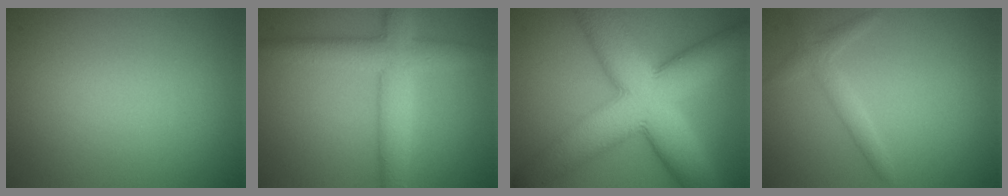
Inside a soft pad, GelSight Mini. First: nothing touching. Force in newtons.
{"total": 5.6, "press": 5.6, "slide": 0.0}
{"total": 13.8, "press": 13.8, "slide": 0.3}
{"total": 1.7, "press": 1.7, "slide": 0.1}